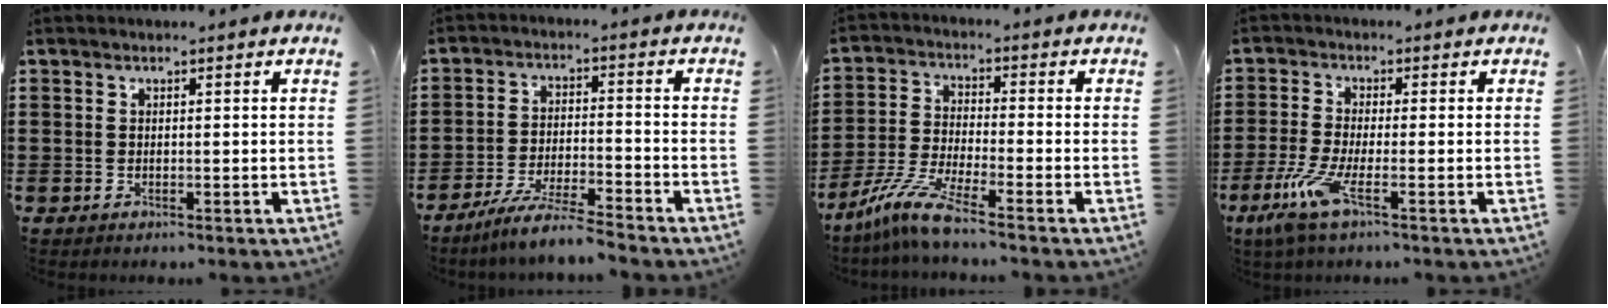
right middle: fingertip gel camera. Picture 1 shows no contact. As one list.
[{"total": 6.2, "force": [-5.6, -0.2, 2.5], "torque": [-0.059, -0.013, -0.111]}, {"total": 7.3, "force": [-5.7, 0.4, 4.5], "torque": [-0.114, -0.017, -0.116]}, {"total": 5.9, "force": [-2.9, 1.1, 5.0], "torque": [-0.126, -0.018, -0.059]}]